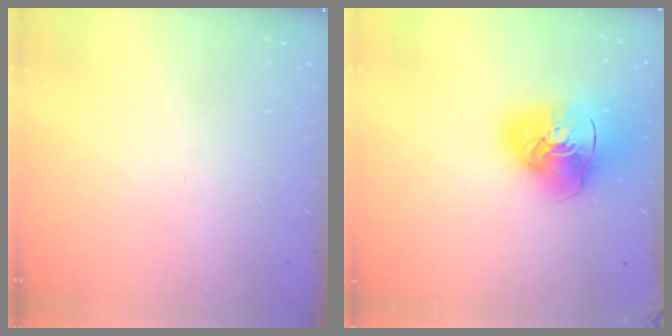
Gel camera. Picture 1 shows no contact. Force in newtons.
{"total": 18.1, "press": 17.9, "slide": 2.7}